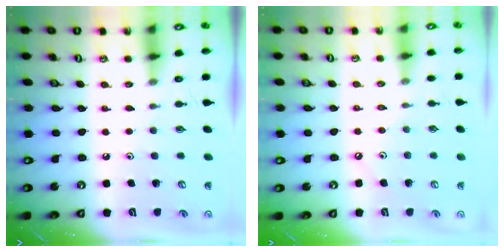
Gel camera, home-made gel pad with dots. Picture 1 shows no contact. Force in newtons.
{"total": 1.7, "press": 1.7, "slide": 0.4}